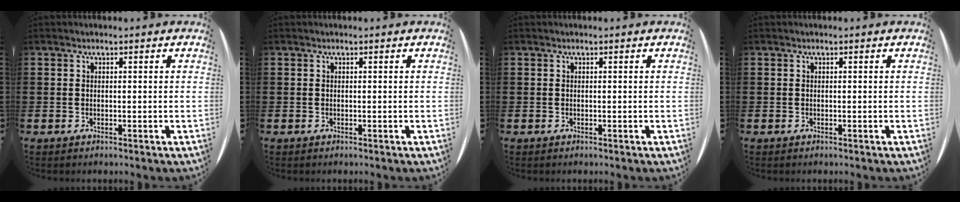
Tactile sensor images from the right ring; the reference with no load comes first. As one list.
[{"total": 0.0}, {"total": 0.0}, {"total": 0.0}]